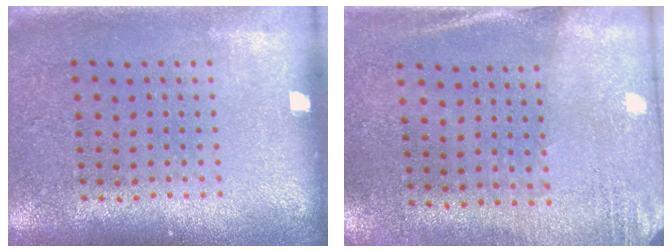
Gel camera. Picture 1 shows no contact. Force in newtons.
{"total": 2.6, "press": 2.3, "slide": 1.3}